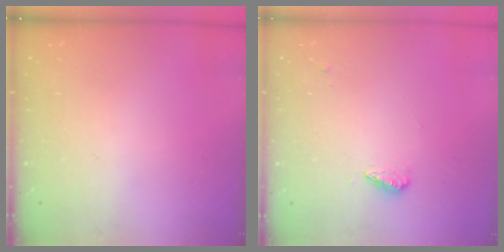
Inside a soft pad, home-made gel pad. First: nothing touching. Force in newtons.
{"total": 3.9, "press": 3.8, "slide": 0.4}